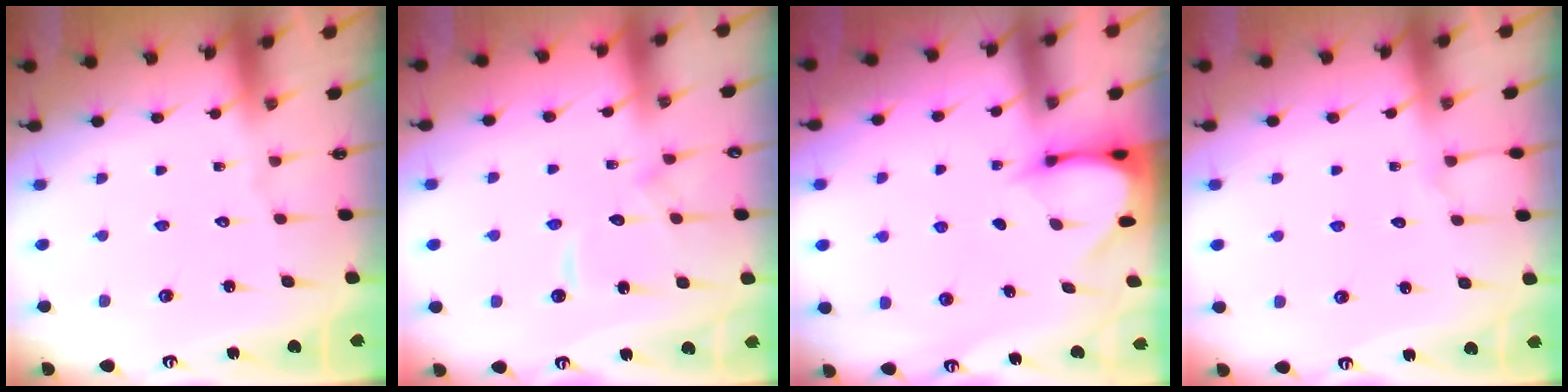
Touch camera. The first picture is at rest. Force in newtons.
{"total": 9.6, "press": 9.6, "slide": 0.9}
{"total": 3.6, "press": 3.6, "slide": 0.2}
{"total": 4.0, "press": 4.0, "slide": 0.5}